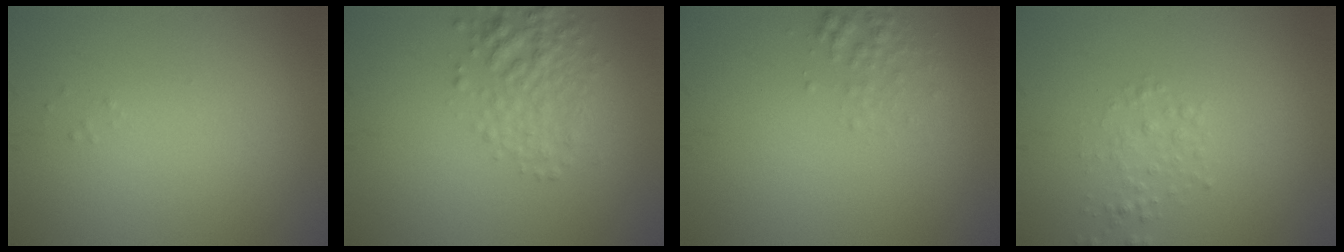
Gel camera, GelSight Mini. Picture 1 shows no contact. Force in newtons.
{"total": 3.3, "press": 3.3, "slide": 0.1}
{"total": 1.3, "press": 1.3, "slide": 0.1}
{"total": 1.4, "press": 1.4, "slide": 0.0}